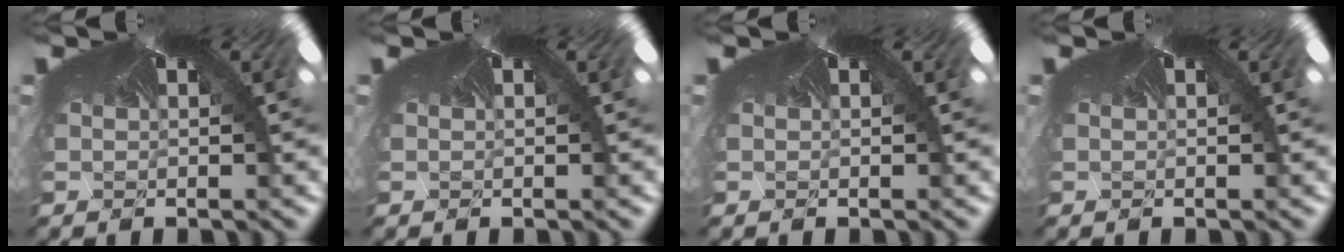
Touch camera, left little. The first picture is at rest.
{"total": 0.0}
{"total": 0.0}
{"total": 0.0}